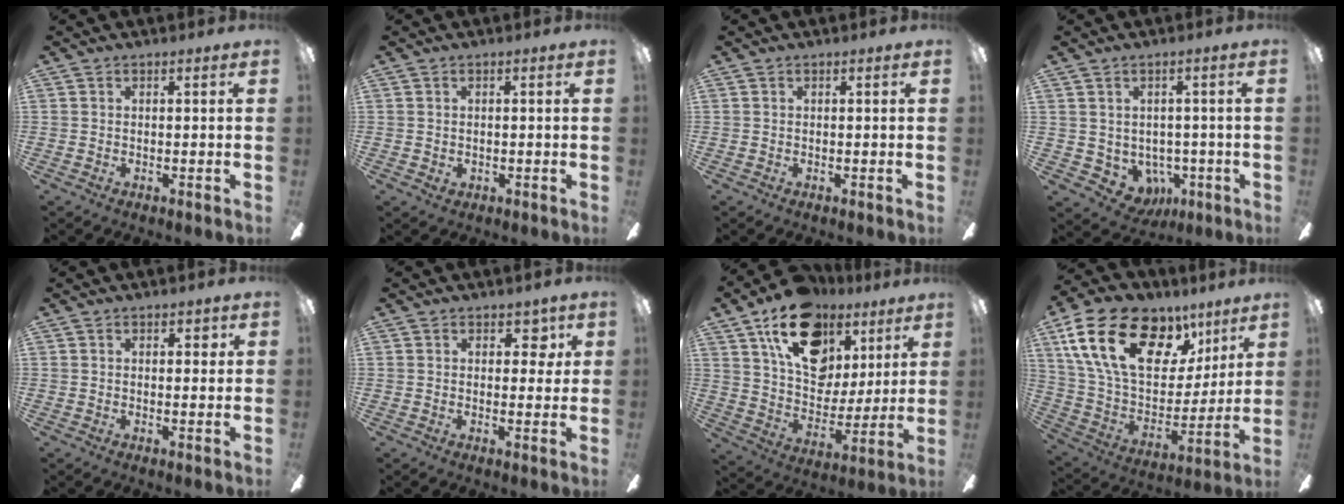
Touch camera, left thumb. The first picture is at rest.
{"total": 1.3, "force": [-0.5, 1.1, 0.6], "torque": [-0.010, 0.005, -0.010]}
{"total": 0.0}
{"total": 6.1, "force": [-1.4, 5.5, 2.3], "torque": [-0.061, 0.007, -0.023]}
{"total": 2.1, "force": [0.6, 1.1, 1.7], "torque": [-0.019, 0.001, 0.005]}
{"total": 4.7, "force": [1.7, 2.9, 3.2], "torque": [-0.026, -0.004, 0.021]}
{"total": 21.7, "force": [11.9, 13.9, 11.6], "torque": [-0.180, -0.054, 0.215]}
{"total": 24.9, "force": [12.1, 14.9, 16.0], "torque": [-0.290, -0.048, 0.217]}